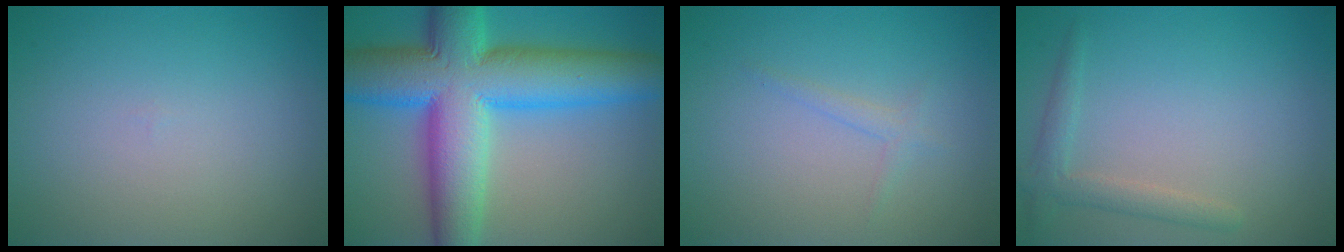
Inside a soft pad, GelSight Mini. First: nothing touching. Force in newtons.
{"total": 13.8, "press": 13.8, "slide": 0.5}
{"total": 1.0, "press": 1.0, "slide": 0.1}
{"total": 2.0, "press": 2.0, "slide": 0.3}